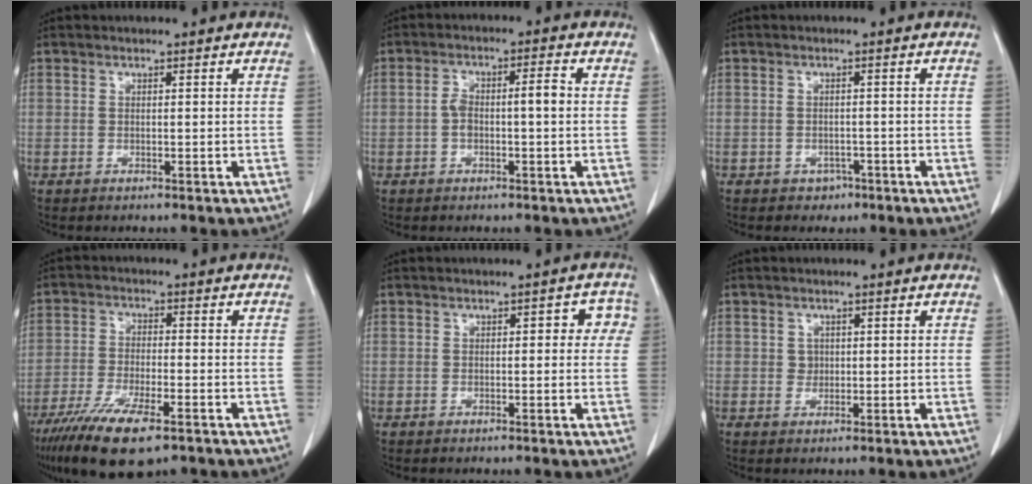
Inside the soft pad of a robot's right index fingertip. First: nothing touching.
{"total": 4.9, "force": [-0.3, 1.5, 4.7], "torque": [-0.093, 0.026, -0.004]}
{"total": 1.9, "force": [-1.1, 1.6, 0.4], "torque": [-0.003, 0.006, -0.009]}
{"total": 12.1, "force": [-8.0, 2.8, 8.7], "torque": [-0.156, -0.026, -0.132]}
{"total": 3.3, "force": [0.3, 1.8, 2.7], "torque": [-0.018, 0.023, -0.002]}
{"total": 1.4, "force": [0.2, 1.3, 0.4], "torque": [-0.005, 0.000, 0.006]}